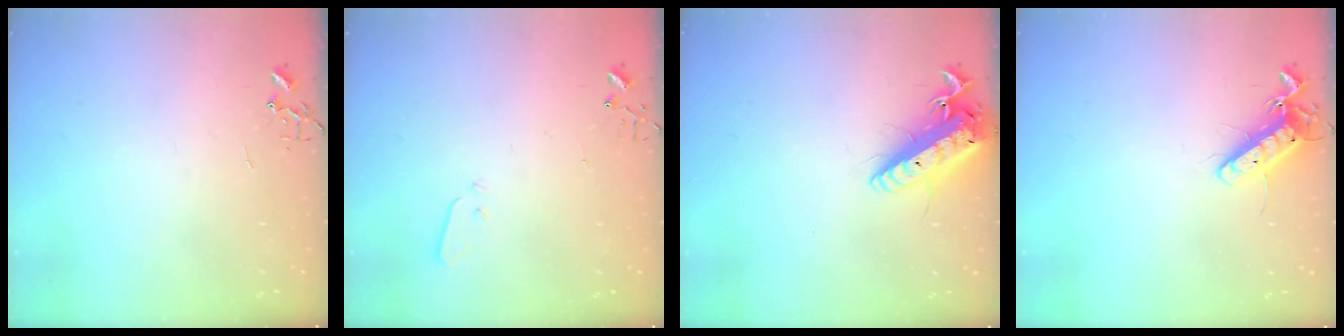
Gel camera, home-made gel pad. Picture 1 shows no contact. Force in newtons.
{"total": 3.0, "press": 2.9, "slide": 0.7}
{"total": 17.0, "press": 16.7, "slide": 3.3}
{"total": 12.2, "press": 12.1, "slide": 1.0}